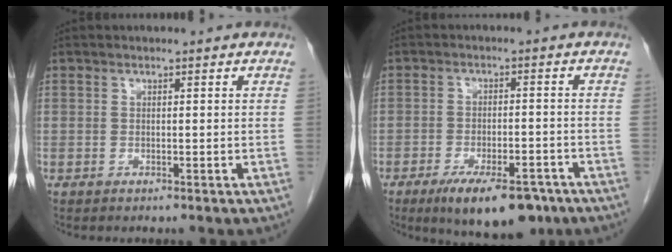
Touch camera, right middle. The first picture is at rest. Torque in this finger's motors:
{"motor_torque": [1.10, -1.04, 0.14, 0.08]}